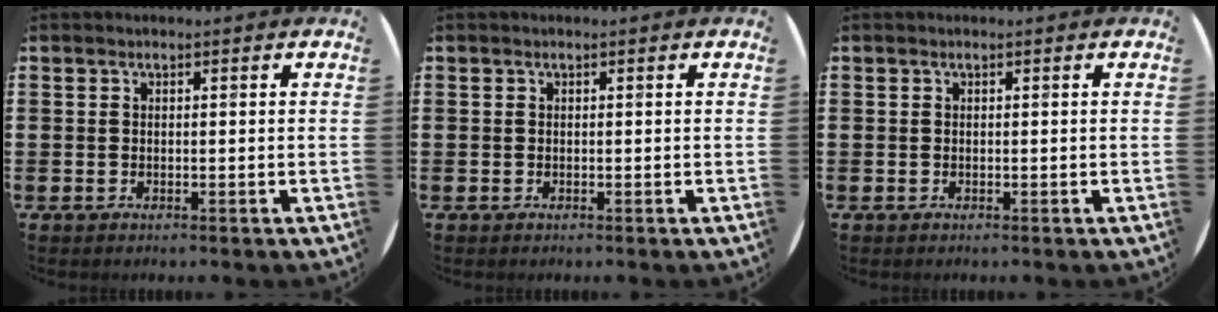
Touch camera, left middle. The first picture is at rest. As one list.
[{"total": 0.0}, {"total": 0.0}]